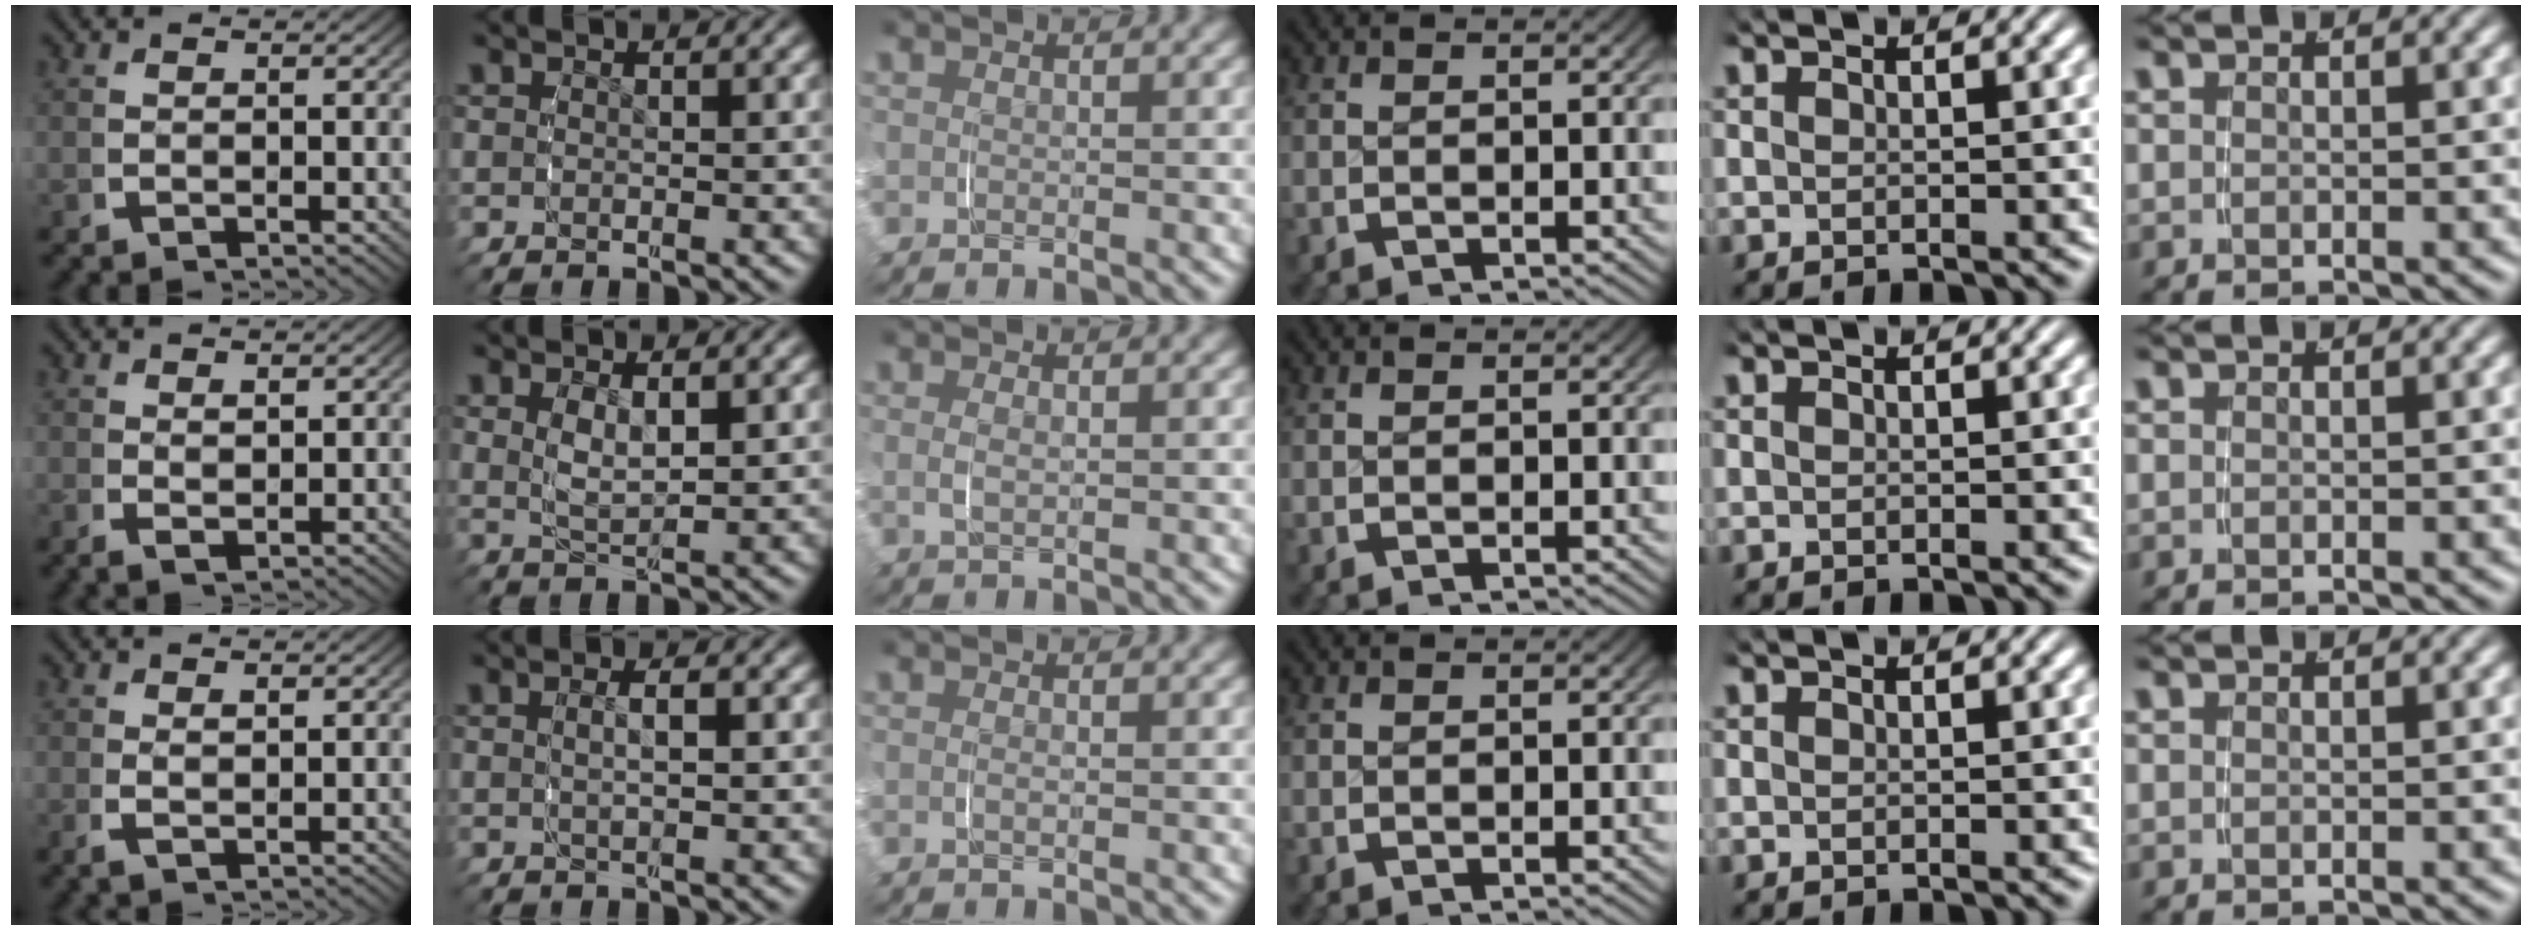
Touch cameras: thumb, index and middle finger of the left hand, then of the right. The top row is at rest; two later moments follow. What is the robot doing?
{"motion": "grasp_and_lifting", "object": "pen bag"}